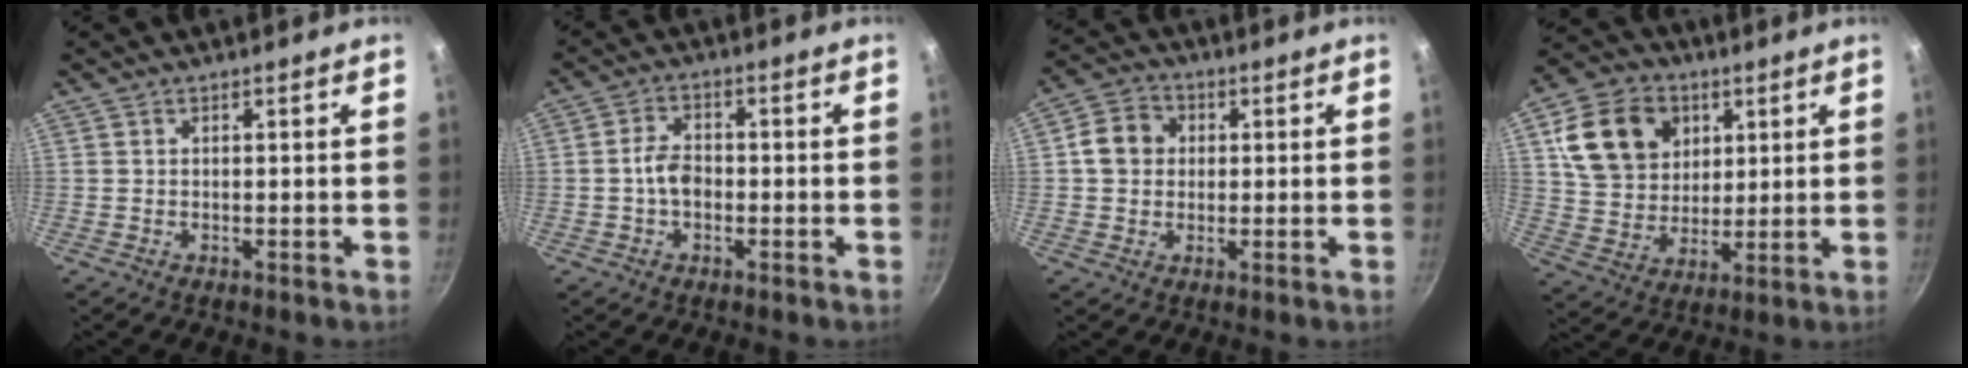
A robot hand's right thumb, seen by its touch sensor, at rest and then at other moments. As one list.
[{"total": 4.6, "force": [-0.9, 3.0, 3.3], "torque": [-0.055, 0.016, -0.021]}, {"total": 7.2, "force": [0.7, 6.3, 3.4], "torque": [-0.048, 0.015, 0.003]}, {"total": 16.4, "force": [5.6, 13.1, 8.2], "torque": [-0.123, -0.003, 0.104]}]